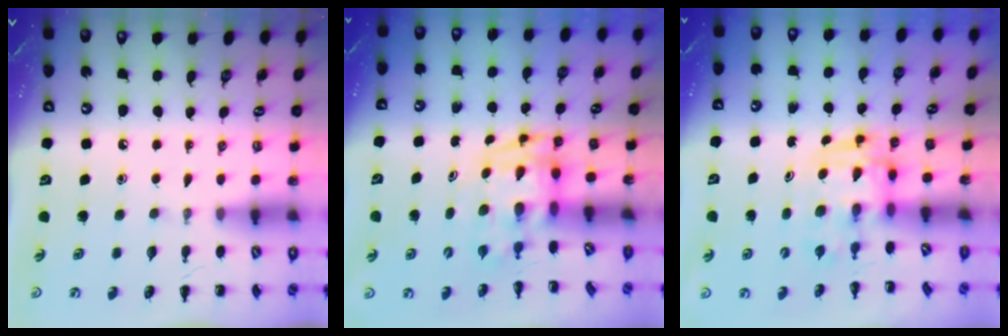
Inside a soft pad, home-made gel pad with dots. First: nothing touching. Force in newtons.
{"total": 3.5, "press": 3.4, "slide": 0.7}
{"total": 3.0, "press": 3.0, "slide": 0.5}